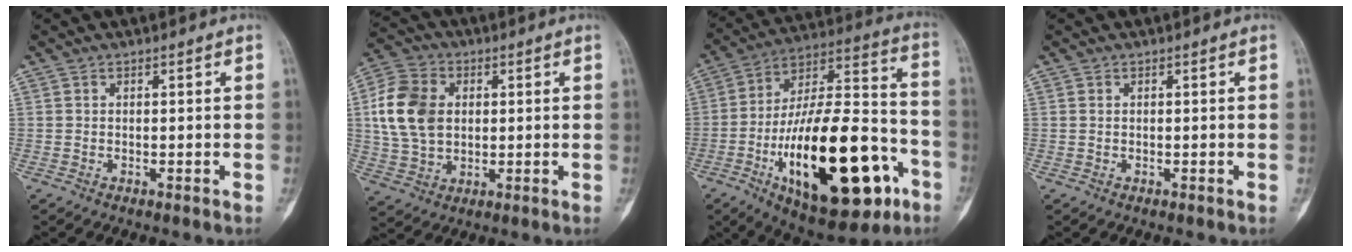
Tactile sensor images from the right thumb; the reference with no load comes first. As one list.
[{"total": 13.1, "force": [1.8, 9.7, 8.7], "torque": [-0.159, 0.006, 0.033]}, {"total": 32.3, "force": [-11.7, 13.5, 26.9], "torque": [-0.435, 0.054, -0.168]}, {"total": 0.0}]